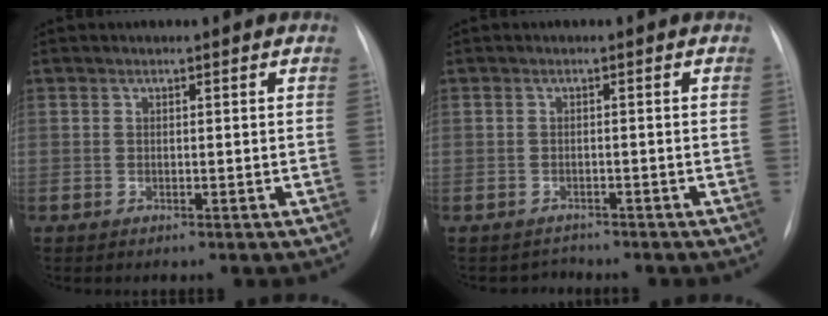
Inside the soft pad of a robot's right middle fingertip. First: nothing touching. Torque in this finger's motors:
{"motor_torque": [-0.47, -0.21, 0.02, -0.01]}